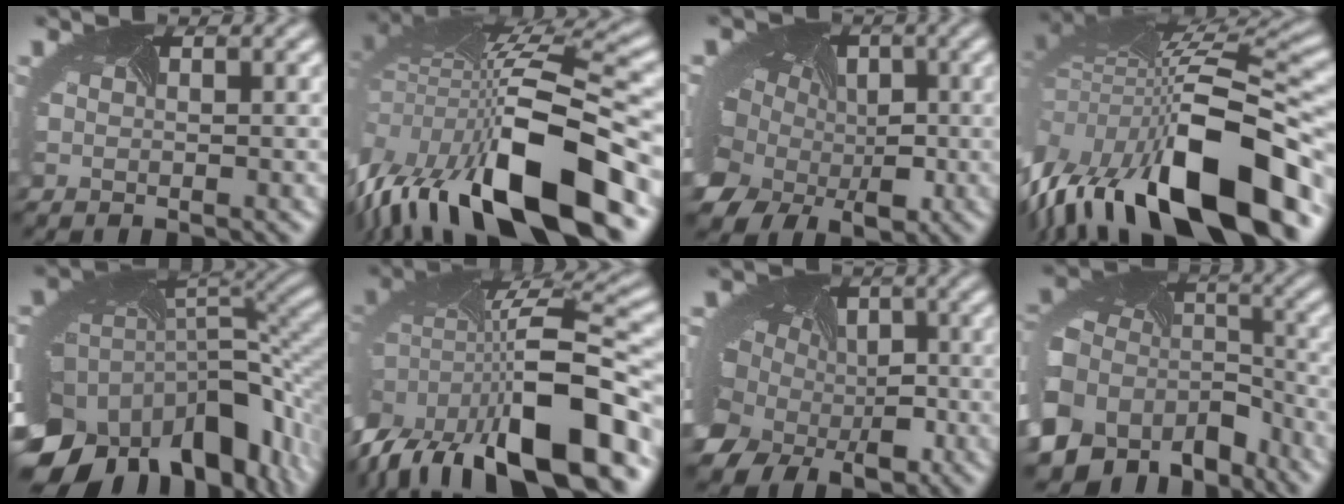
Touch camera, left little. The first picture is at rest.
{"total": 15.6, "force": [-7.4, 5.8, 12.5], "torque": [-0.225, 0.001, -0.127]}
{"total": 13.2, "force": [-1.3, 10.9, 7.2], "torque": [-0.158, -0.012, -0.045]}
{"total": 17.1, "force": [-7.9, 7.1, 13.4], "torque": [-0.241, -0.019, -0.124]}
{"total": 18.4, "force": [-8.8, 10.5, 12.3], "torque": [-0.241, -0.028, -0.121]}
{"total": 15.8, "force": [-7.8, 7.2, 11.6], "torque": [-0.210, -0.011, -0.115]}
{"total": 14.1, "force": [-2.7, 11.8, 7.1], "torque": [-0.163, -0.021, -0.071]}
{"total": 13.7, "force": [-7.3, 9.7, 6.4], "torque": [-0.170, -0.039, -0.102]}